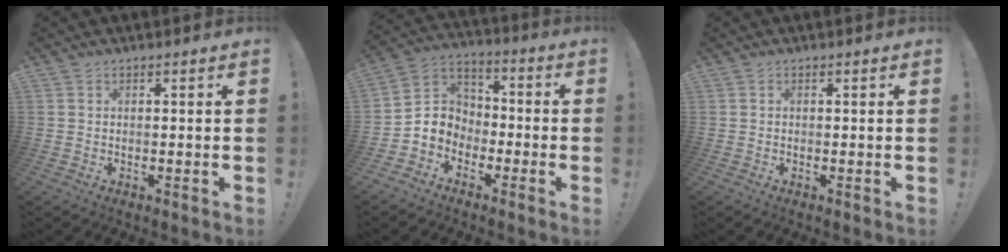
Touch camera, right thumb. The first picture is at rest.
{"total": 7.8, "force": [-4.4, 6.3, 1.2], "torque": [-0.029, 0.020, -0.076]}
{"total": 0.0}